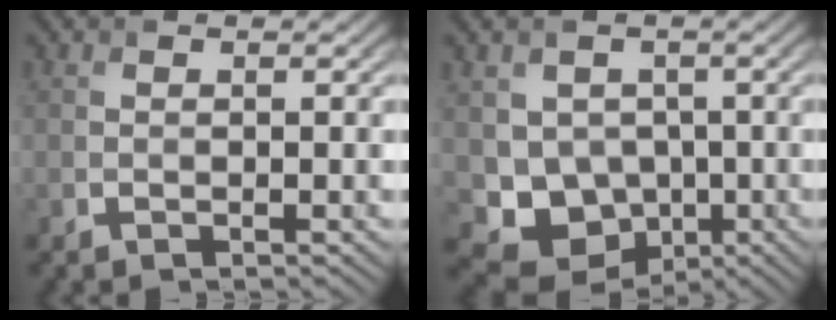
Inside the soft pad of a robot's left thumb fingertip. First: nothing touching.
{"total": 7.5, "force": [-0.7, 6.7, 3.5], "torque": [-0.074, -0.034, -0.014]}